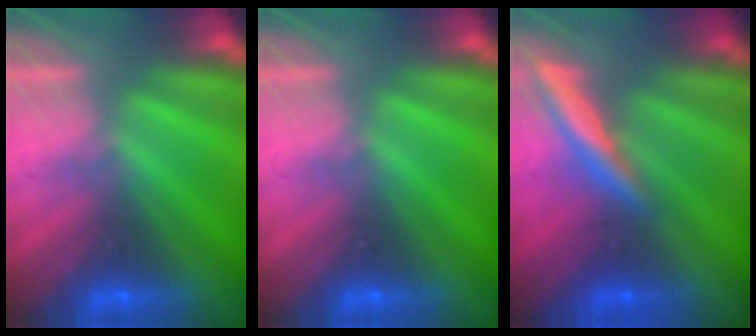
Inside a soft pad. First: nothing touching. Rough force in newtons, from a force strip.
{"total": 0.0}
{"total": 2.4}